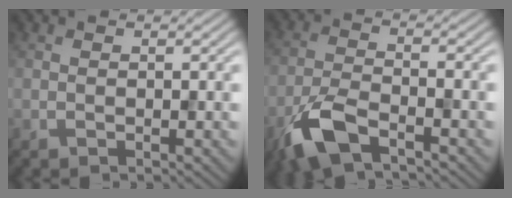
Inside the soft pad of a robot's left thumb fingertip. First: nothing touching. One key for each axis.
{"total": 7.4, "fx": -4.8, "fy": 2.3, "fz": 5.2, "tx": -0.117, "ty": -0.006, "tz": -0.106}